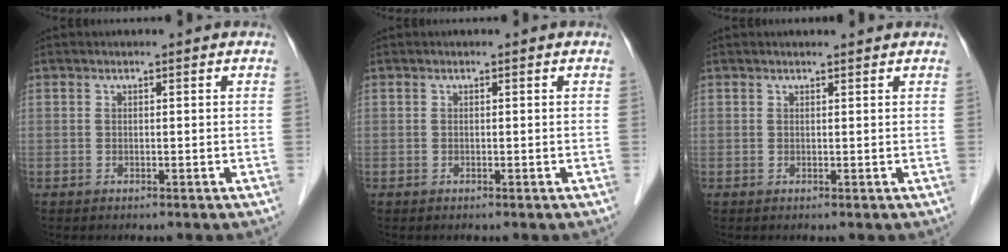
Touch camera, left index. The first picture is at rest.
{"total": 0.0}
{"total": 1.3, "force": [1.2, 0.0, 0.5], "torque": [-0.007, 0.003, 0.014]}